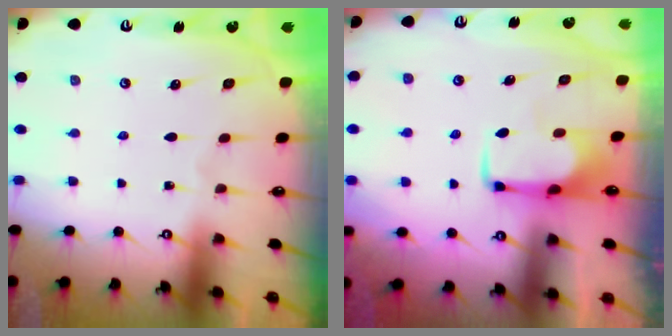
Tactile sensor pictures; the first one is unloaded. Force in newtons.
{"total": 1.9, "press": 1.9, "slide": 0.4}